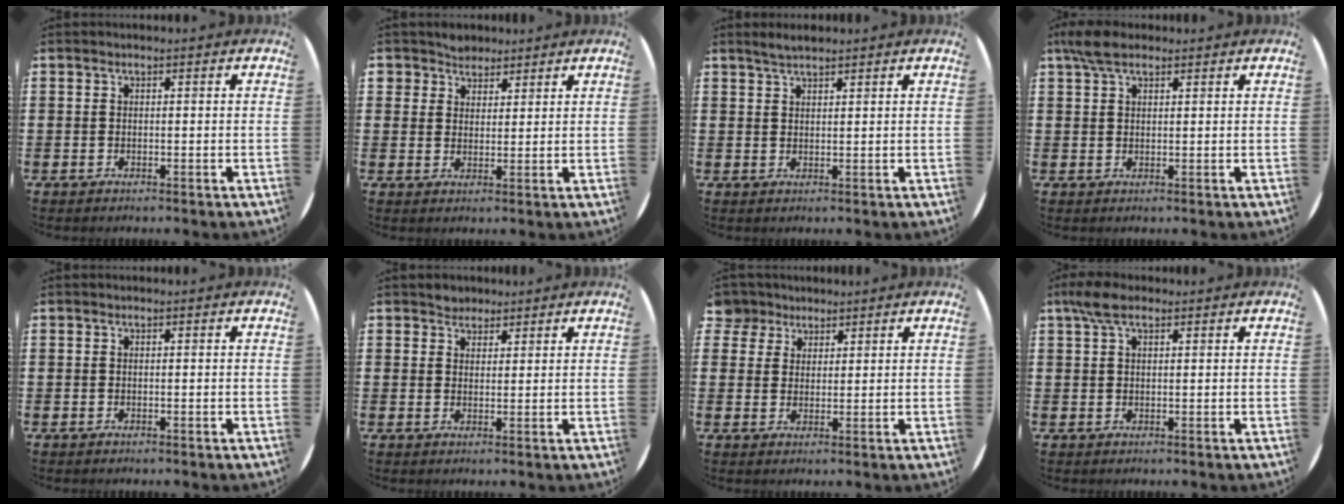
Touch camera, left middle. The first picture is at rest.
{"total": 3.3, "force": [2.9, 1.7, -0.3], "torque": [-0.005, 0.005, 0.056]}
{"total": 2.0, "force": [1.8, 0.3, 0.8], "torque": [-0.016, 0.003, 0.033]}
{"total": 4.0, "force": [2.8, 1.7, 2.3], "torque": [-0.051, 0.009, 0.051]}
{"total": 0.0}
{"total": 2.2, "force": [2.1, 0.9, -0.2], "torque": [0.009, 0.000, 0.039]}
{"total": 3.7, "force": [2.9, 2.3, -0.1], "torque": [-0.002, 0.002, 0.056]}
{"total": 3.6, "force": [2.2, 1.6, 2.4], "torque": [-0.052, 0.008, 0.039]}